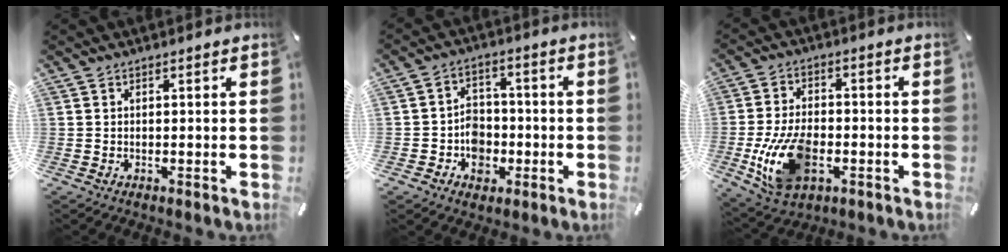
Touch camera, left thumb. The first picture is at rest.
{"total": 7.1, "force": [-2.0, 6.2, 2.7], "torque": [-0.035, 0.016, -0.033]}
{"total": 13.9, "force": [-3.8, 8.7, 10.2], "torque": [-0.215, 0.000, -0.066]}